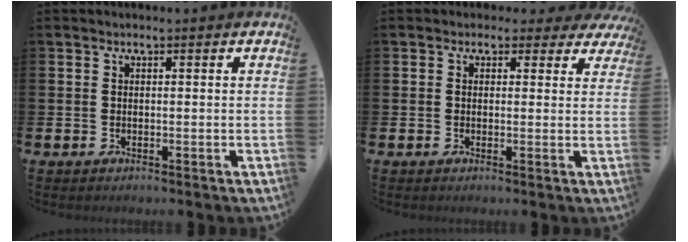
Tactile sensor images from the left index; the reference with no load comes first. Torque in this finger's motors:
{"motor_torque": [0.23, -0.31, 0.29, 0.02]}